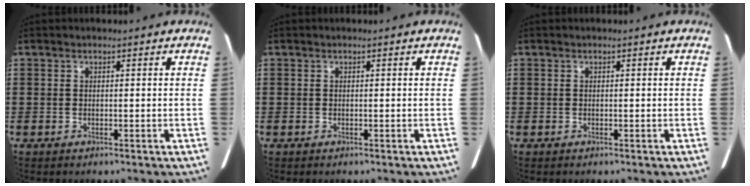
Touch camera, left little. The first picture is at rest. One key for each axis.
{"total": 0.0}
{"total": 0.0}